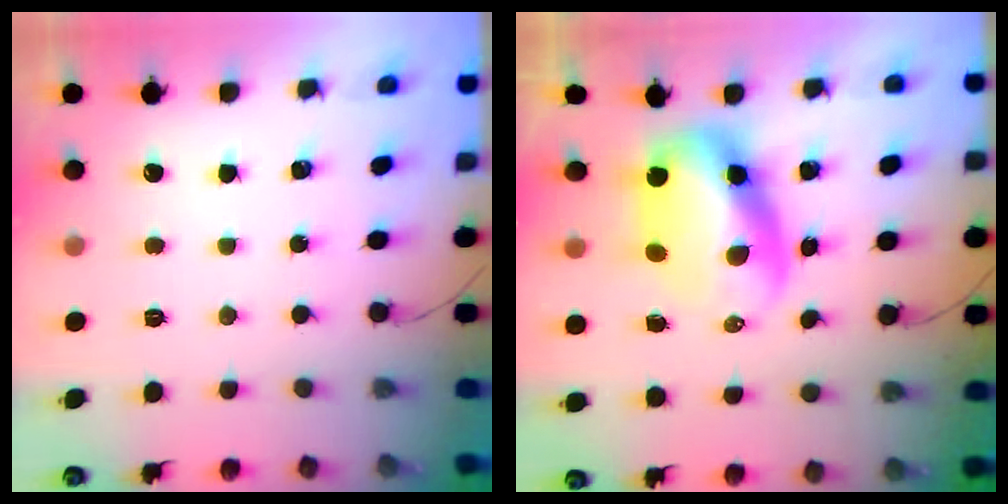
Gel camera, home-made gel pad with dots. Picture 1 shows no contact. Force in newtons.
{"total": 7.3, "press": 7.1, "slide": 1.9}